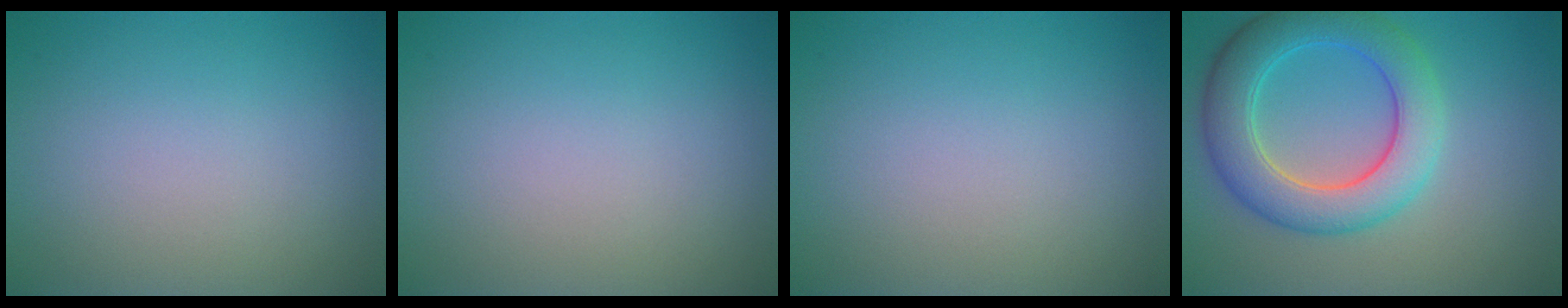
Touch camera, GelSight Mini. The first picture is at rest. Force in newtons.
{"total": 0.0}
{"total": 0.0}
{"total": 6.9, "press": 6.9, "slide": 0.5}